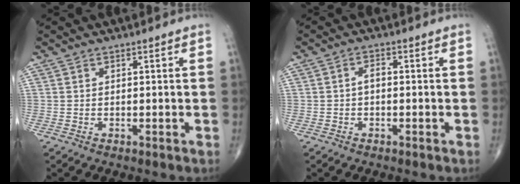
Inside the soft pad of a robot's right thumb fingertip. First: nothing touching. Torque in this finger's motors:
{"motor_torque": [0.48, 0.37, 0.39, -0.10, 0.03]}